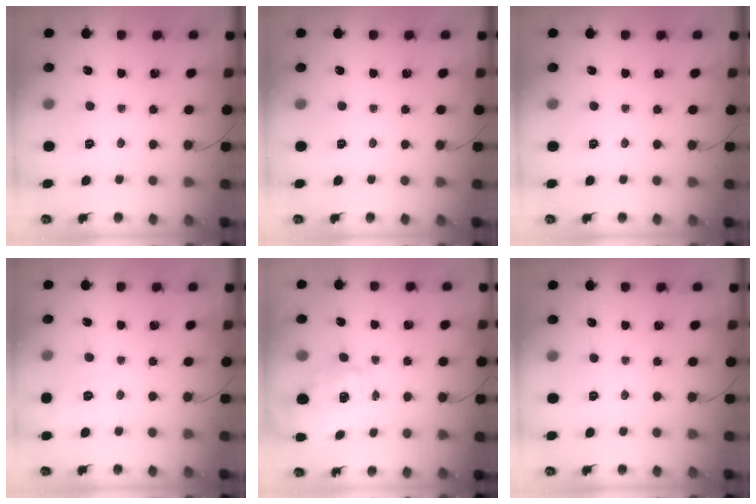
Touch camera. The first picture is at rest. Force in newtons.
{"total": 0.0}
{"total": 0.0}
{"total": 5.8, "press": 5.5, "slide": 1.9}
{"total": 1.9, "press": 1.8, "slide": 0.5}
{"total": 0.0}